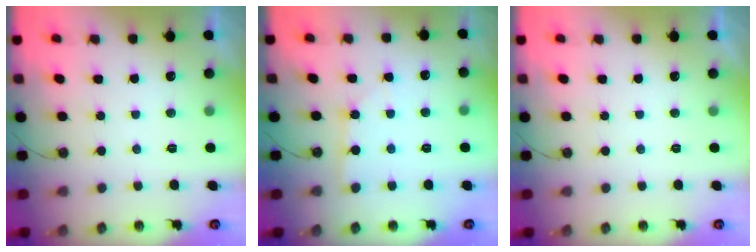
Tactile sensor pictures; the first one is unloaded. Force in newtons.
{"total": 2.4, "press": 2.4, "slide": 0.2}
{"total": 0.0}